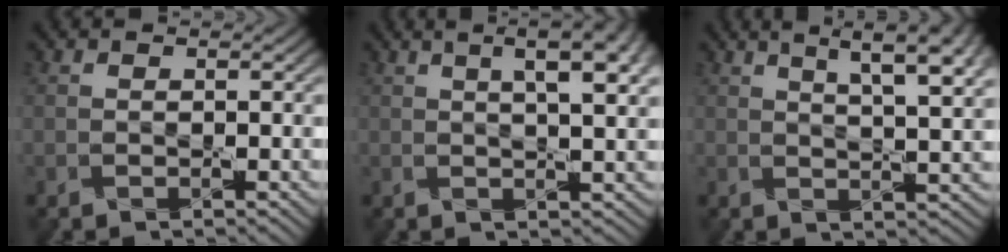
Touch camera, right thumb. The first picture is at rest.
{"total": 9.0, "force": [3.7, 2.8, 7.7], "torque": [-0.088, 0.029, 0.037]}
{"total": 9.8, "force": [5.3, 2.7, 7.8], "torque": [-0.101, 0.022, 0.061]}